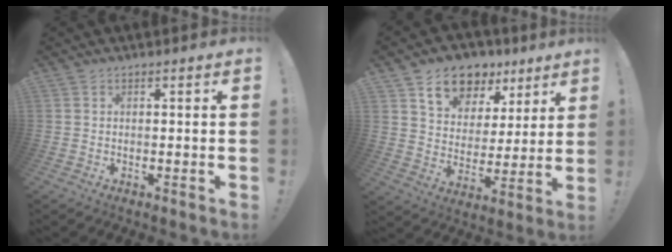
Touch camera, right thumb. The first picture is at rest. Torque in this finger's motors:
{"motor_torque": [0.47, 1.05, 0.64, 0.43, 0.18]}